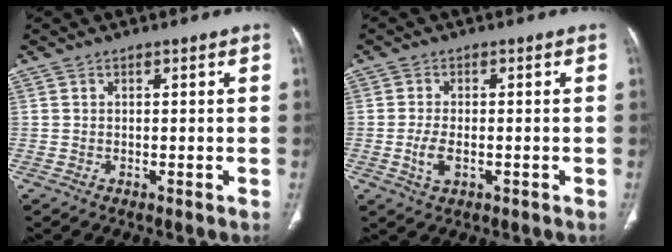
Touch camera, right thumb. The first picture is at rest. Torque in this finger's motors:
{"motor_torque": [-0.25, 0.24, 0.09, 0.57, 0.07]}